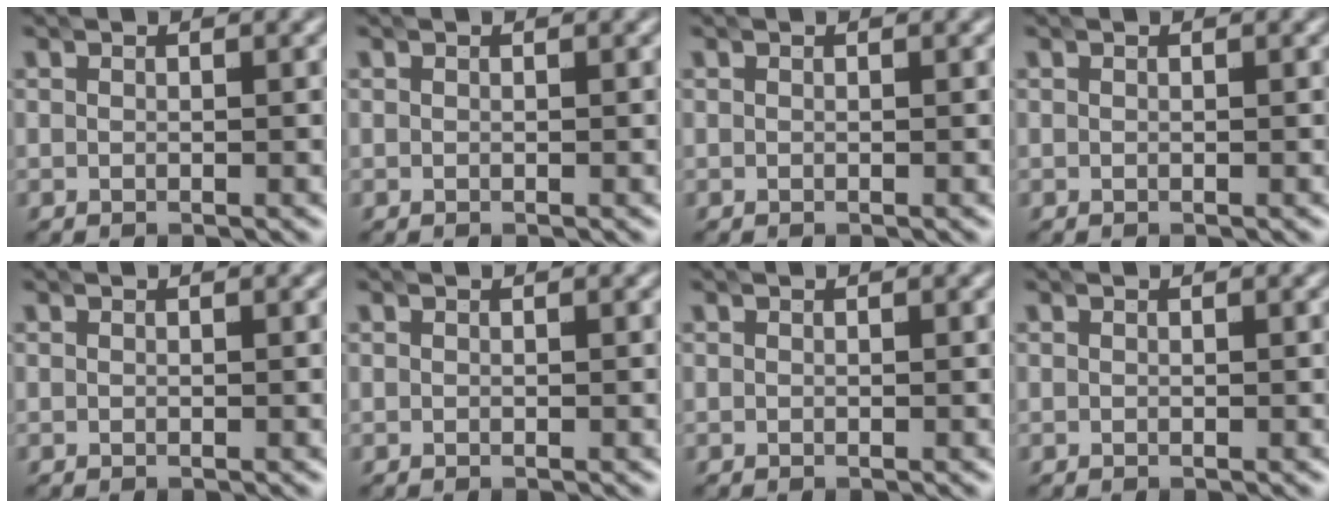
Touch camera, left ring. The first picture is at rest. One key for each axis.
{"total": 0.0}
{"total": 0.0}
{"total": 0.0}
{"total": 0.0}
{"total": 0.0}
{"total": 0.0}
{"total": 0.0}